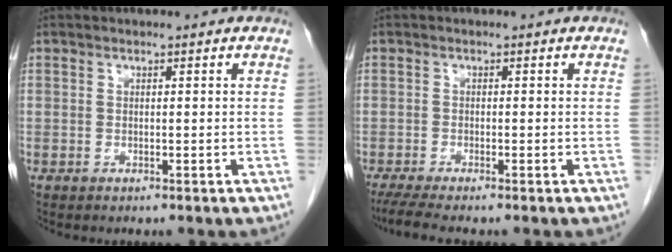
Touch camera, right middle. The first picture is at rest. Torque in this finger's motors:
{"motor_torque": [0.06, -0.02, 0.00, 0.00]}